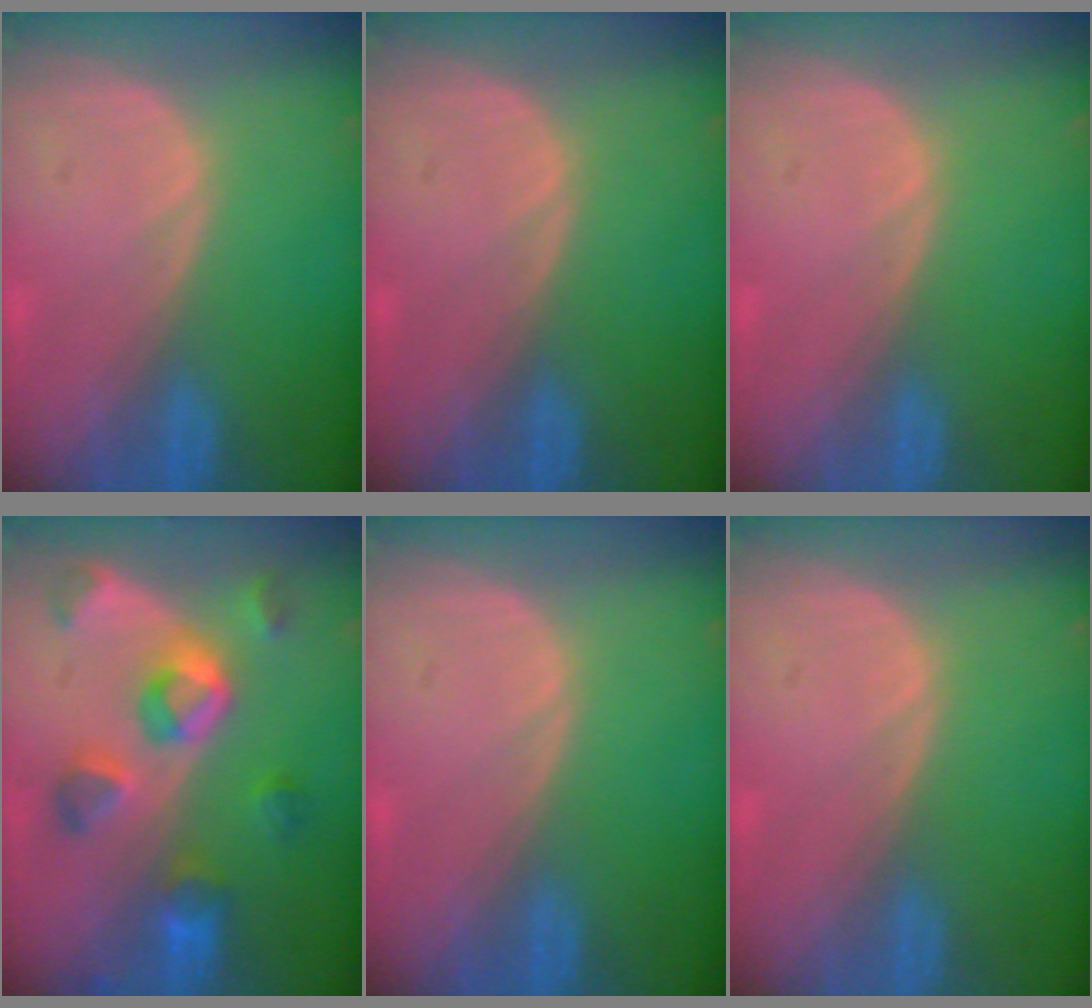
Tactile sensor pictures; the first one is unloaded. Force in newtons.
{"total": 0.0}
{"total": 0.0}
{"total": 8.3, "press": 8.1, "slide": 1.9}
{"total": 0.0}
{"total": 0.0}